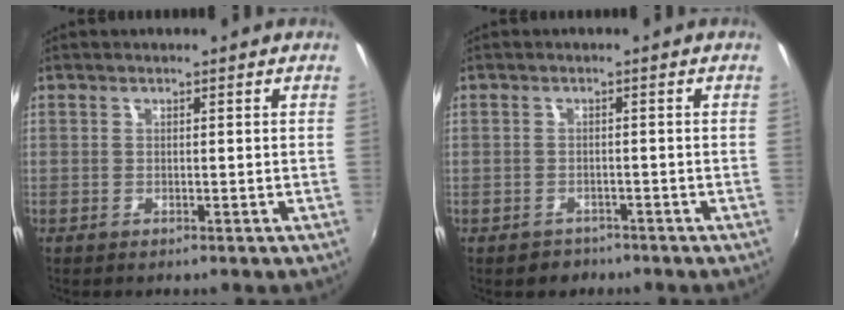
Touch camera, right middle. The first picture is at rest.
{"total": 3.0, "force": [-2.1, 2.1, 0.6], "torque": [-0.017, -0.005, -0.030]}